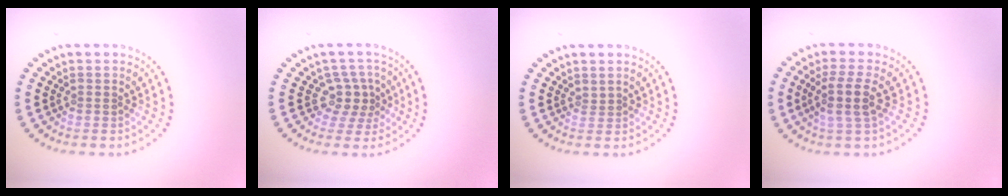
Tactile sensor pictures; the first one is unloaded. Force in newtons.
{"total": 2.7, "press": 2.1, "slide": 1.7}
{"total": 0.5, "press": 0.3, "slide": 0.4}
{"total": 3.0, "press": 2.5, "slide": 1.6}